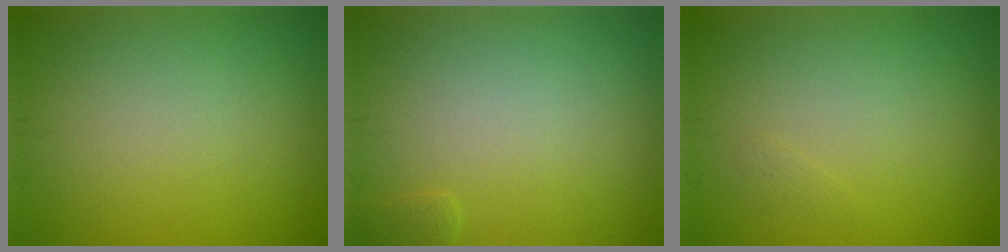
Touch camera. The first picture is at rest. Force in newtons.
{"total": 0.7, "press": 0.7, "slide": 0.1}
{"total": 0.5, "press": 0.5, "slide": 0.1}